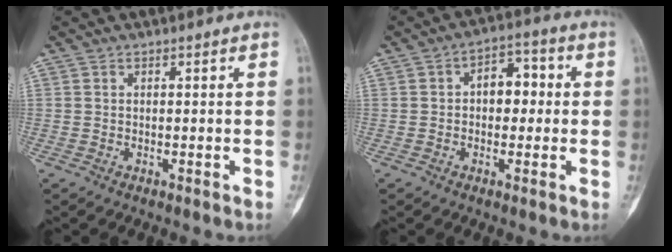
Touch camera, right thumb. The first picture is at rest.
{"total": 6.8, "force": [0.4, 4.4, 5.1], "torque": [-0.042, 0.020, -0.004]}